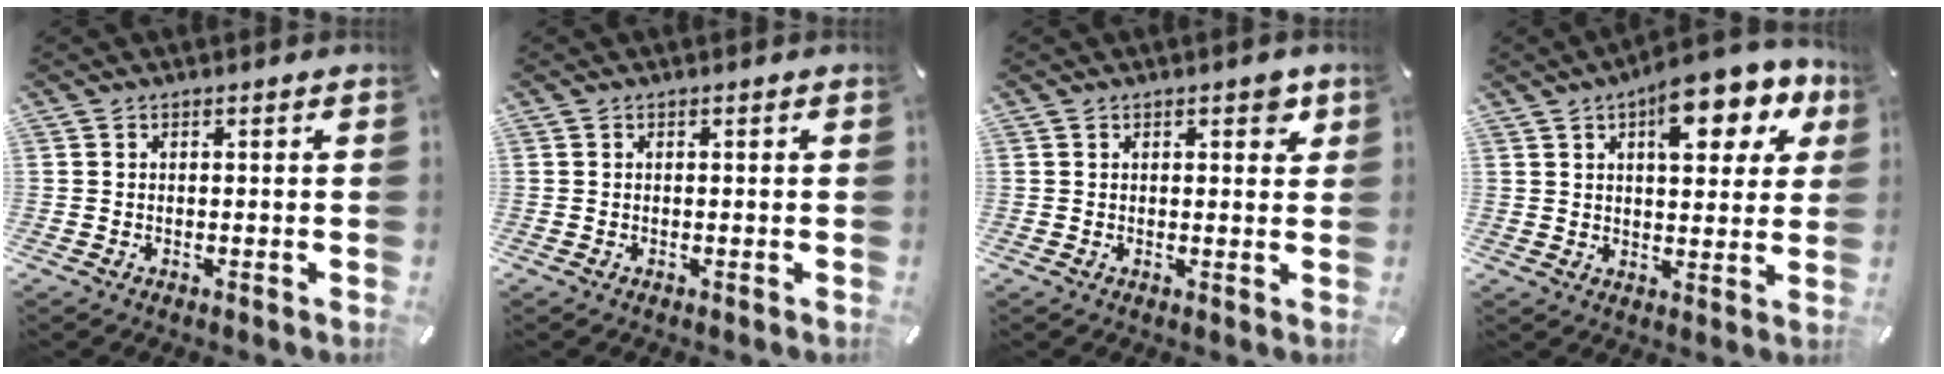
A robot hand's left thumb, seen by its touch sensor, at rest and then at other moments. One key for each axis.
{"total": 0.0}
{"total": 3.2, "fx": 1.5, "fy": 1.7, "fz": 2.2, "tx": -0.024, "ty": -0.002, "tz": 0.019}
{"total": 14.0, "fx": 7.4, "fy": 6.8, "fz": 9.7, "tx": -0.122, "ty": -0.035, "tz": 0.122}